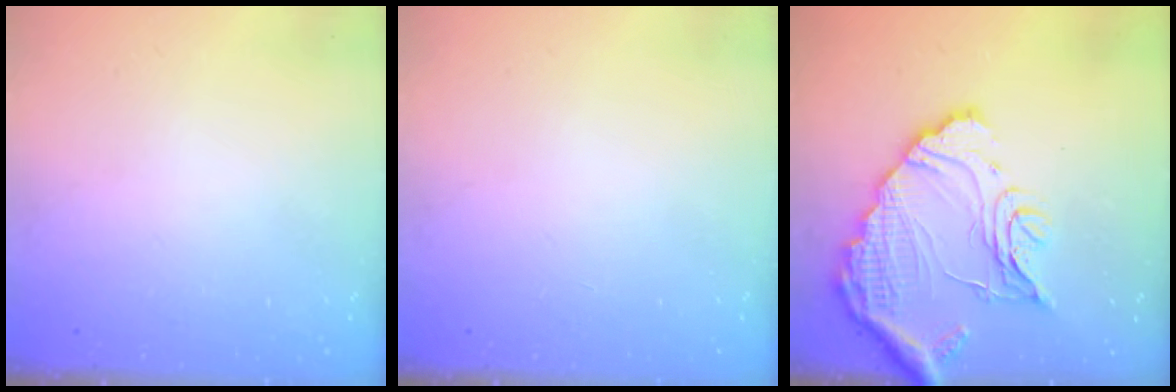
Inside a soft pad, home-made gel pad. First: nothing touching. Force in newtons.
{"total": 0.0}
{"total": 16.8, "press": 16.7, "slide": 1.6}